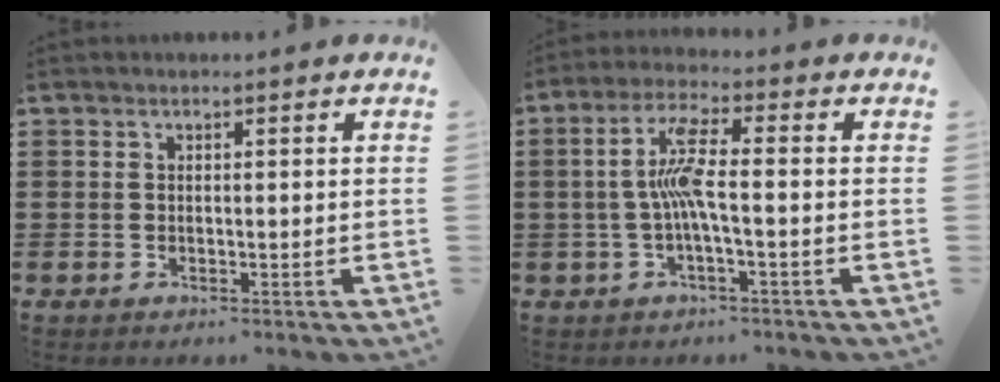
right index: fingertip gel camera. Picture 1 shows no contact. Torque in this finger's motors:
{"motor_torque": [1.05, -0.18, 0.66, 0.21]}